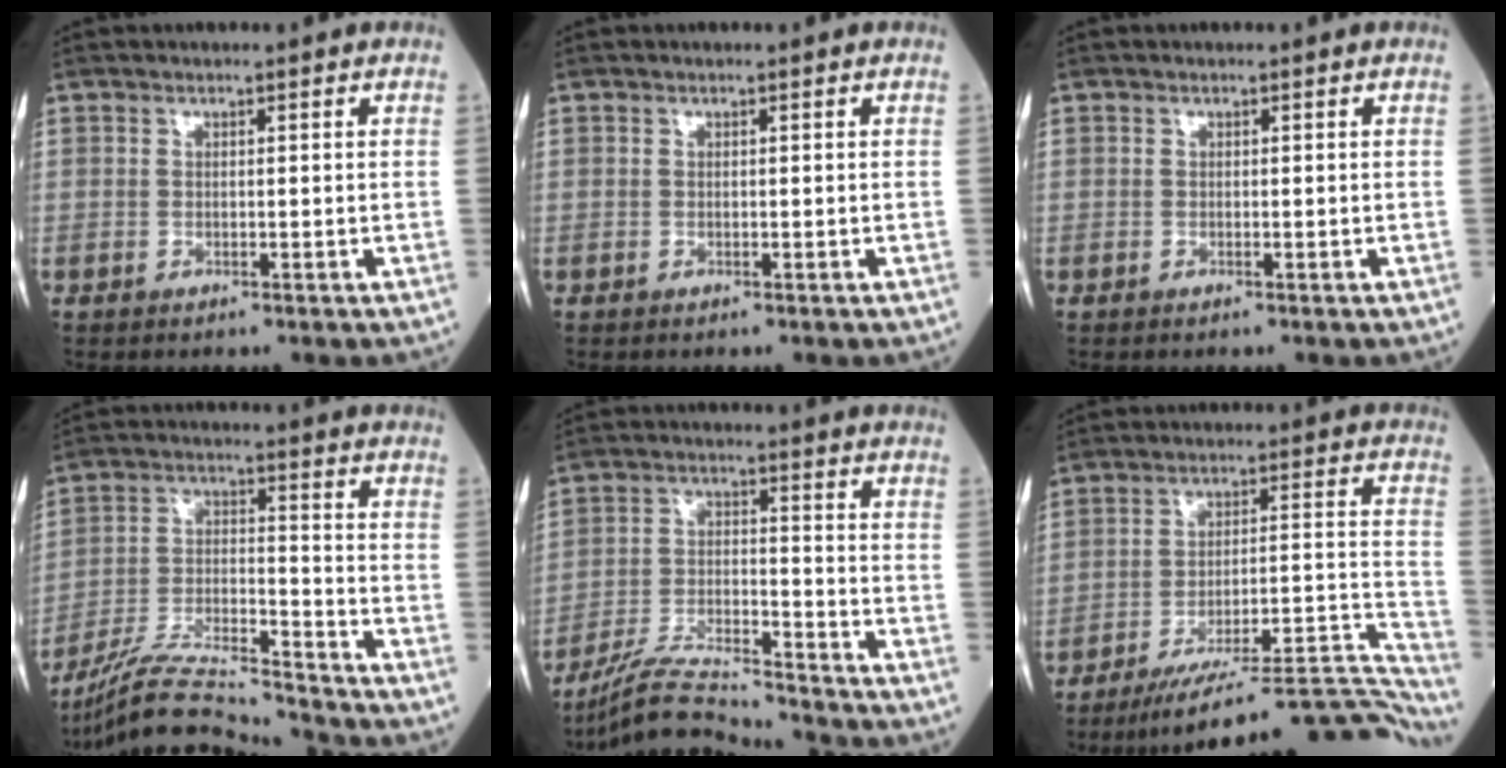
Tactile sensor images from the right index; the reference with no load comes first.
{"total": 0.0}
{"total": 0.0}
{"total": 13.7, "force": [-13.2, -1.1, 3.6], "torque": [-0.070, 0.007, -0.242]}
{"total": 10.6, "force": [-10.3, -0.8, 2.3], "torque": [-0.047, -0.002, -0.190]}
{"total": 24.8, "force": [-22.7, 1.0, 9.9], "torque": [-0.051, 0.025, -0.312]}